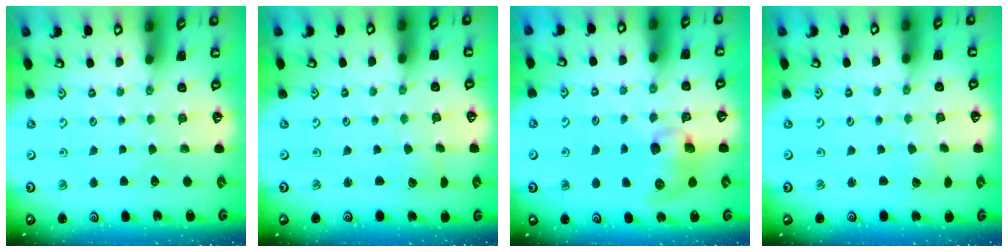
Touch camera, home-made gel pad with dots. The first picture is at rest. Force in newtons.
{"total": 1.5, "press": 1.5, "slide": 0.0}
{"total": 9.9, "press": 9.8, "slide": 1.3}
{"total": 2.5, "press": 2.5, "slide": 0.2}